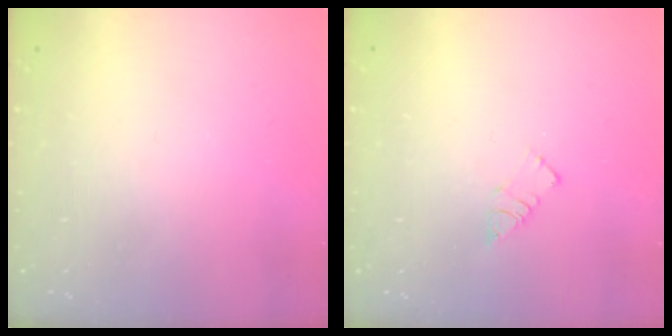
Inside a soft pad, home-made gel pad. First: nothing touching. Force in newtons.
{"total": 3.4, "press": 3.4, "slide": 0.2}